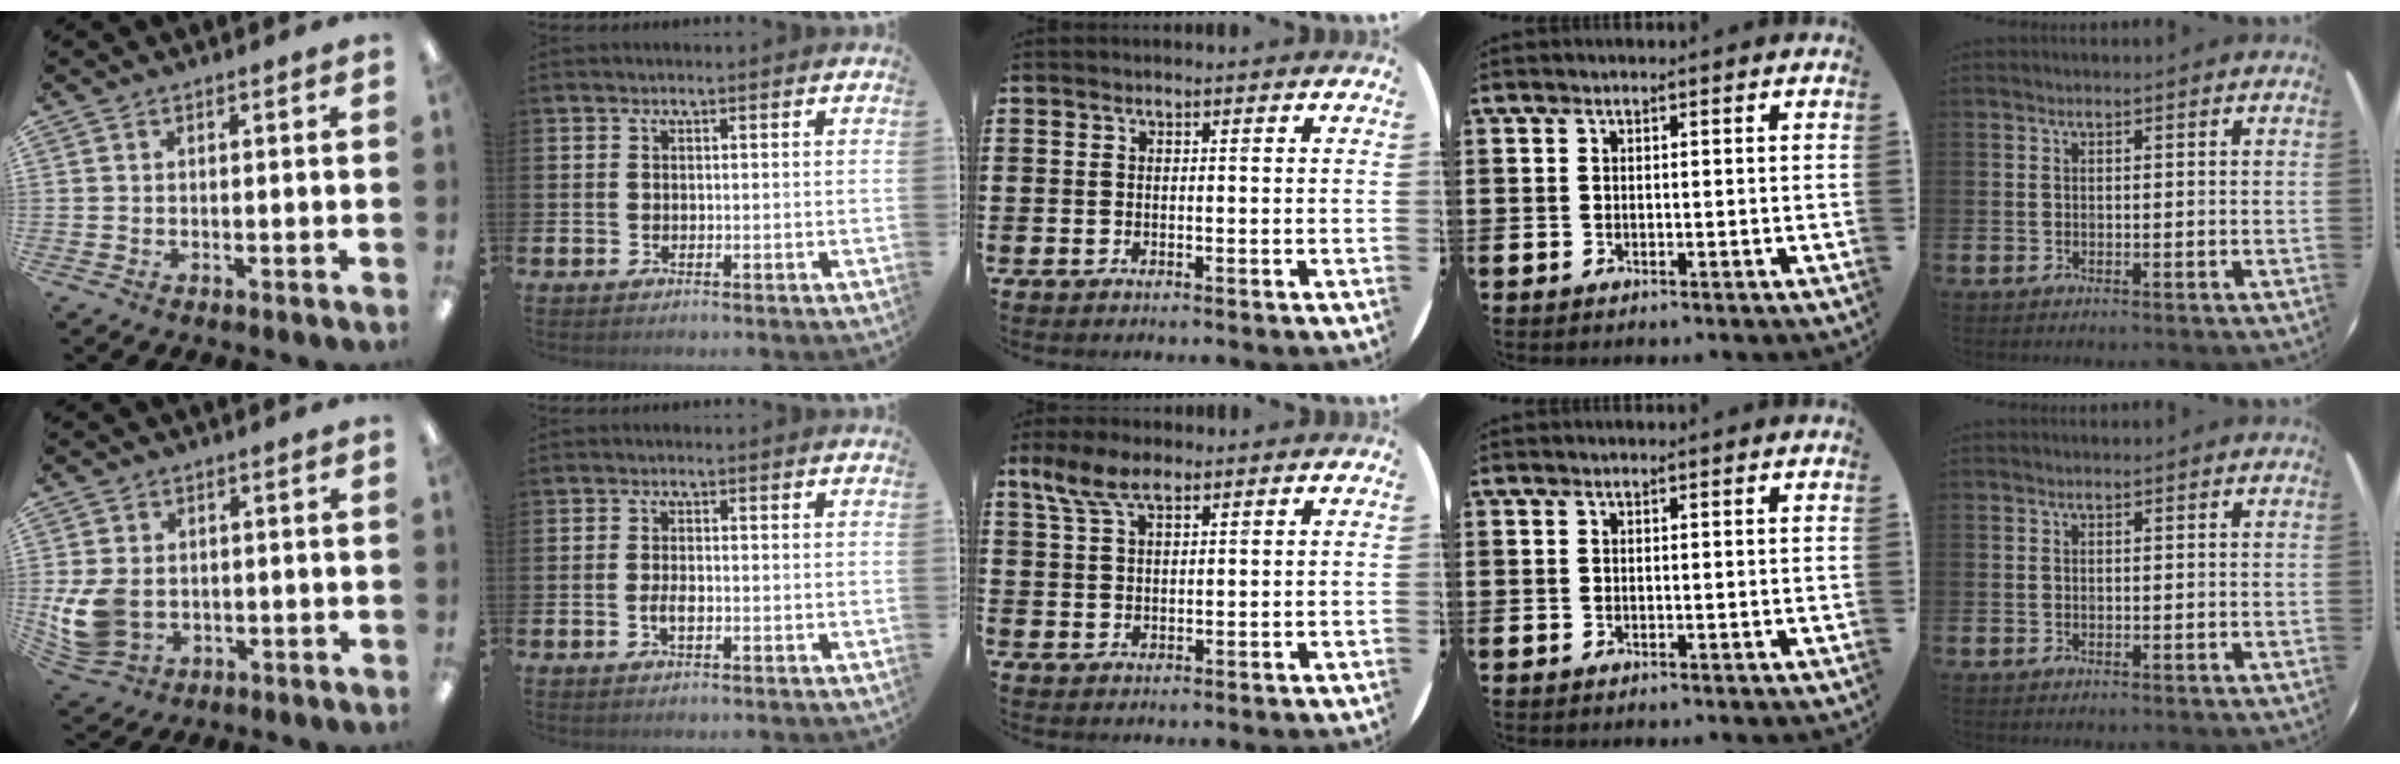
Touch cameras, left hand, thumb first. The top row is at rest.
{"thumb": {"total": 11.0, "force": [-1.1, 8.8, 6.5], "torque": [-0.133, 0.009, -0.013]}, "index": {"total": 1.7, "force": [-0.4, 0.7, 1.5], "torque": [-0.021, -0.003, -0.009]}, "middle": {"total": 5.6, "force": [3.6, 2.4, 3.5], "torque": [-0.069, -0.001, 0.065]}}